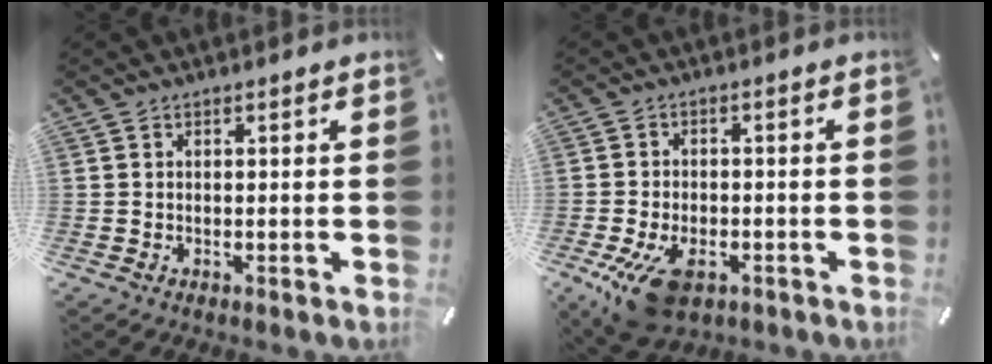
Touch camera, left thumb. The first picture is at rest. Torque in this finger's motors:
{"motor_torque": [-0.37, 1.11, 0.95, 0.57, 0.11]}